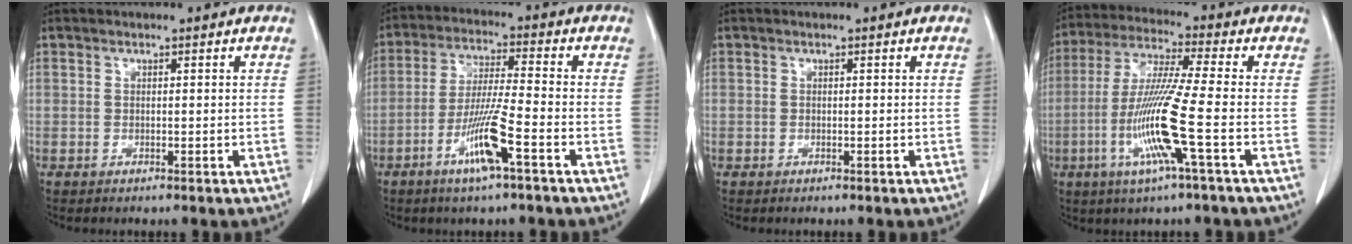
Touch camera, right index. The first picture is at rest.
{"total": 9.2, "force": [-4.3, -0.2, 8.1], "torque": [-0.159, -0.012, -0.084]}
{"total": 0.0}
{"total": 12.4, "force": [-3.7, -1.0, 11.8], "torque": [-0.242, -0.016, -0.080]}